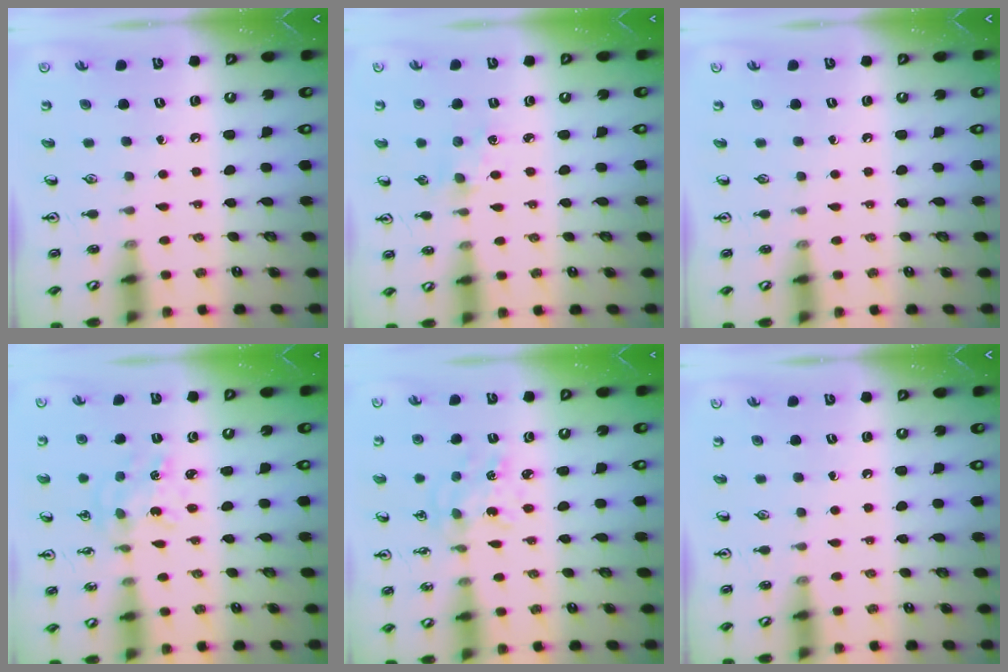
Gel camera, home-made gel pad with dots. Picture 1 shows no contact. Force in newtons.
{"total": 3.0, "press": 3.0, "slide": 0.4}
{"total": 0.0}
{"total": 1.4, "press": 1.4, "slide": 0.2}
{"total": 2.3, "press": 2.3, "slide": 0.2}
{"total": 0.0}